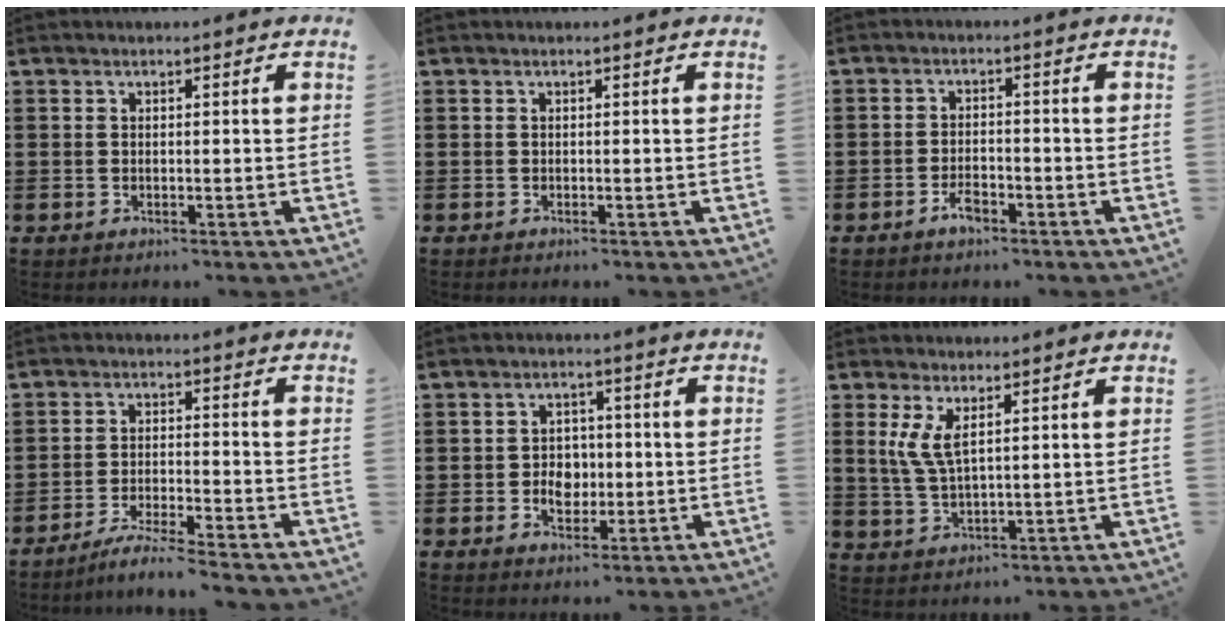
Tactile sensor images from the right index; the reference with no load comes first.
{"total": 0.0}
{"total": 3.1, "force": [-2.0, 1.1, 2.1], "torque": [-0.044, 0.000, -0.038]}
{"total": 4.4, "force": [-4.2, -0.7, 1.2], "torque": [-0.027, -0.009, -0.085]}
{"total": 4.1, "force": [-0.7, 3.3, 2.3], "torque": [-0.036, -0.001, -0.019]}
{"total": 4.9, "force": [2.0, 1.7, 4.1], "torque": [-0.104, -0.004, 0.032]}